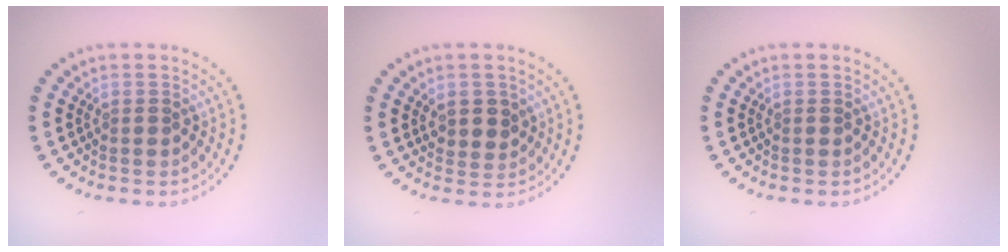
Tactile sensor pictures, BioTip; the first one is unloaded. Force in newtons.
{"total": 2.3, "press": 2.1, "slide": 0.8}
{"total": 0.0}